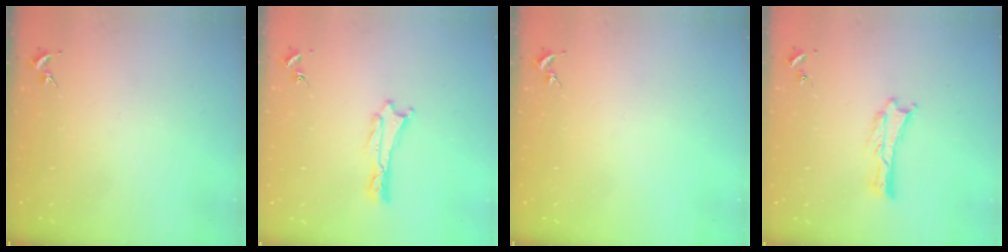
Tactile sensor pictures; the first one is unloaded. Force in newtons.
{"total": 0.6, "press": 0.6, "slide": 0.1}
{"total": 0.0}
{"total": 0.0}